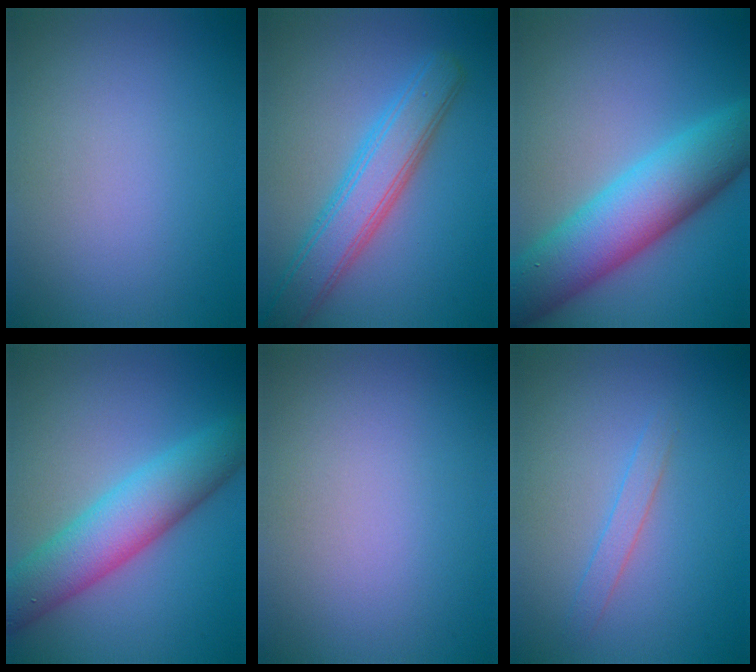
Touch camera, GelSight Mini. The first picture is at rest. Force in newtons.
{"total": 5.6, "press": 5.6, "slide": 0.1}
{"total": 9.7, "press": 9.7, "slide": 0.2}
{"total": 7.2, "press": 7.2, "slide": 0.1}
{"total": 0.0}
{"total": 1.3, "press": 1.3, "slide": 0.0}